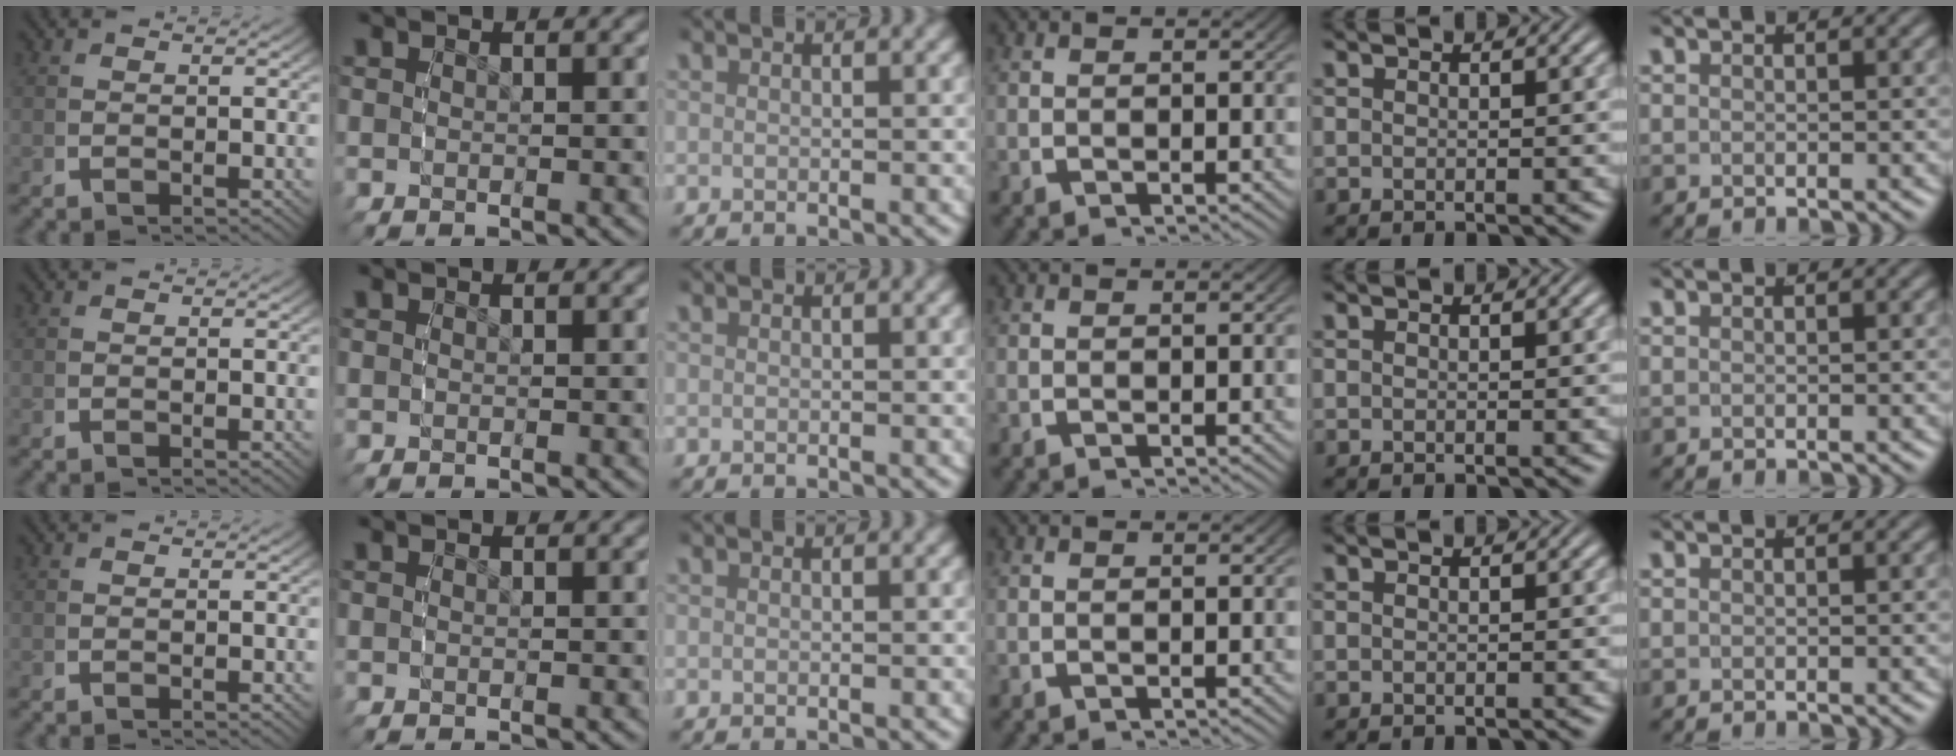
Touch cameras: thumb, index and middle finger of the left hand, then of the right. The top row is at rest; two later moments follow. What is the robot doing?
{"motion": "reach", "object": "paper plate"}